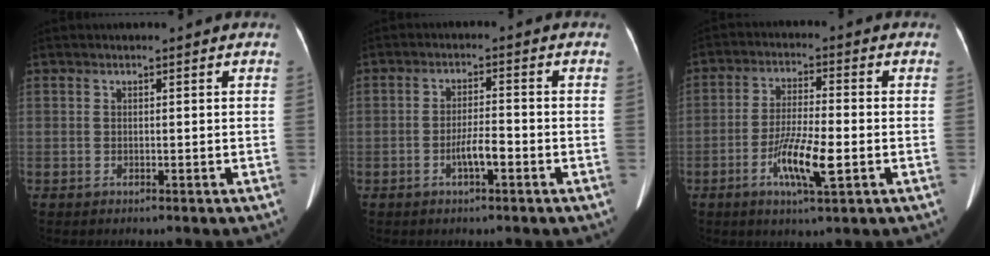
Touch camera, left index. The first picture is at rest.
{"total": 3.6, "force": [-1.7, 0.6, 3.2], "torque": [-0.059, 0.002, -0.030]}
{"total": 8.2, "force": [-2.8, 1.0, 7.6], "torque": [-0.146, -0.008, -0.052]}